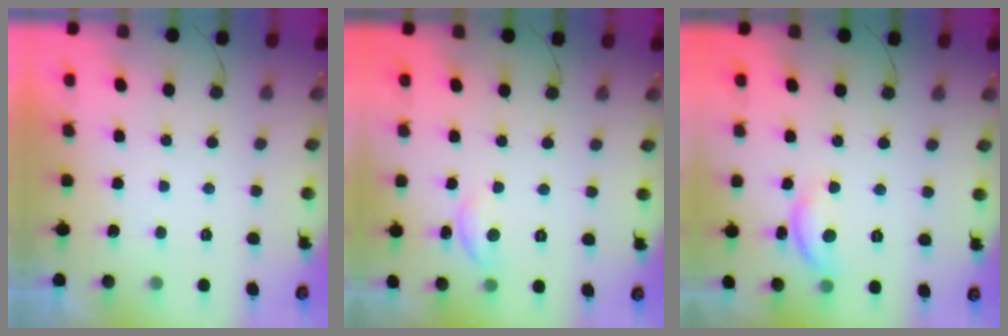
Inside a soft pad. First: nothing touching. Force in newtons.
{"total": 7.1, "press": 7.1, "slide": 0.7}
{"total": 9.3, "press": 9.3, "slide": 0.6}